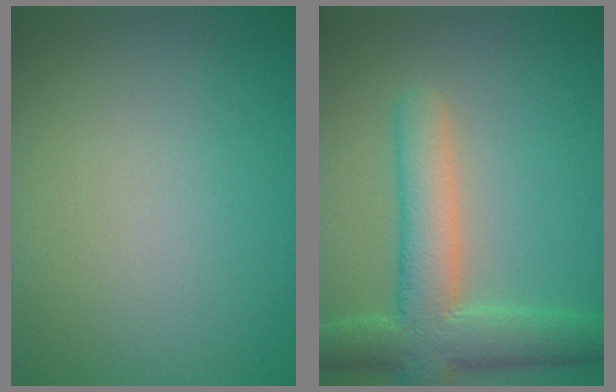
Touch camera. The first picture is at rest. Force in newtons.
{"total": 7.1, "press": 7.1, "slide": 0.6}